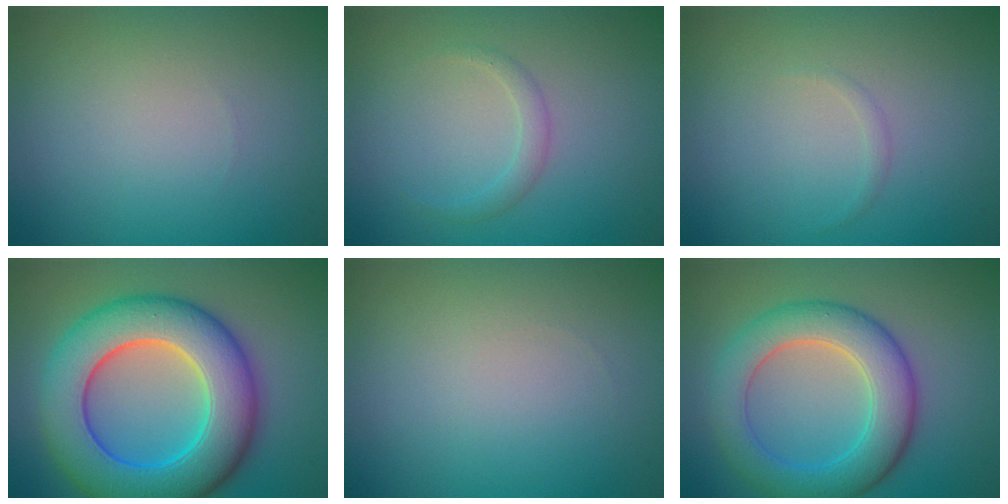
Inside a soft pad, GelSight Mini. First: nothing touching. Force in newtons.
{"total": 1.2, "press": 1.2, "slide": 0.0}
{"total": 0.5, "press": 0.5, "slide": 0.0}
{"total": 11.6, "press": 11.6, "slide": 0.2}
{"total": 0.0}
{"total": 6.6, "press": 6.5, "slide": 0.2}